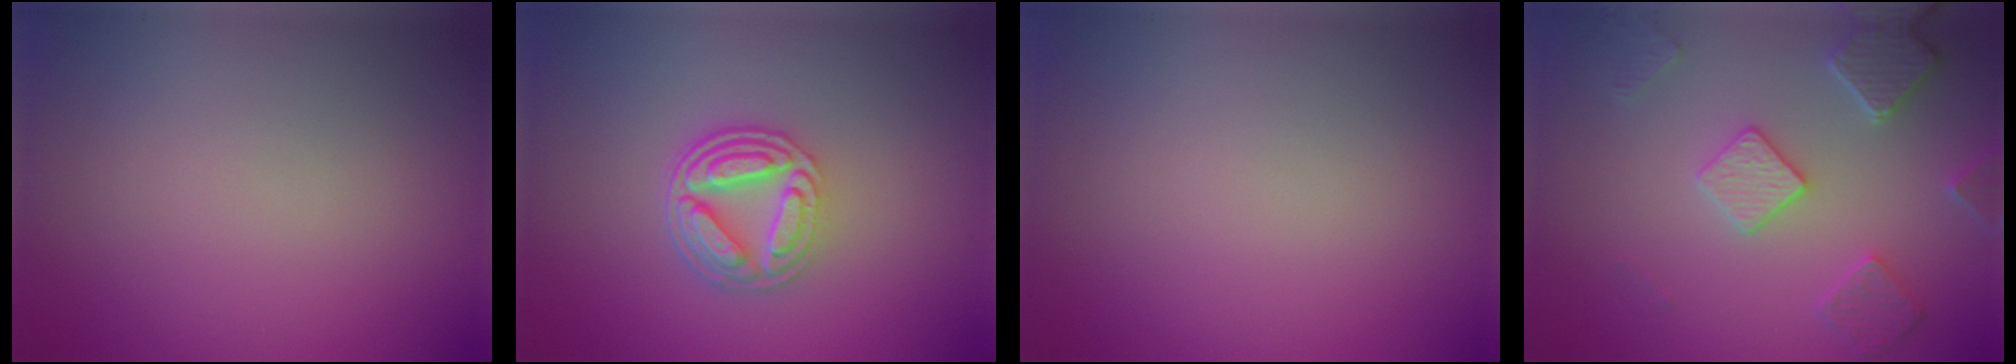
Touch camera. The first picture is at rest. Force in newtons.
{"total": 5.0, "press": 3.7, "slide": 3.3}
{"total": 0.0}
{"total": 4.0, "press": 3.5, "slide": 1.9}